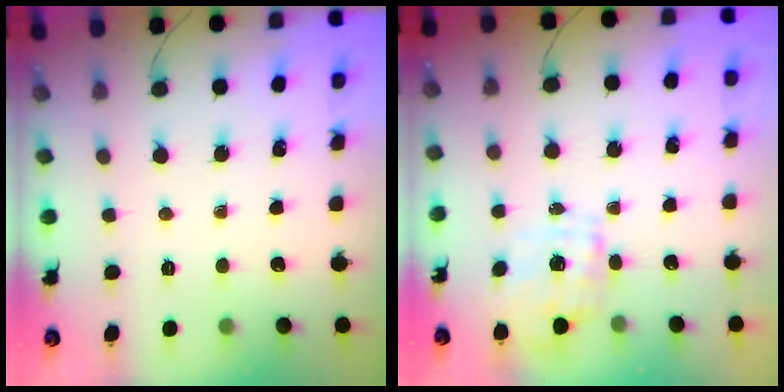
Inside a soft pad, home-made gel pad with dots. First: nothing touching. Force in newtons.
{"total": 1.7, "press": 1.6, "slide": 0.5}